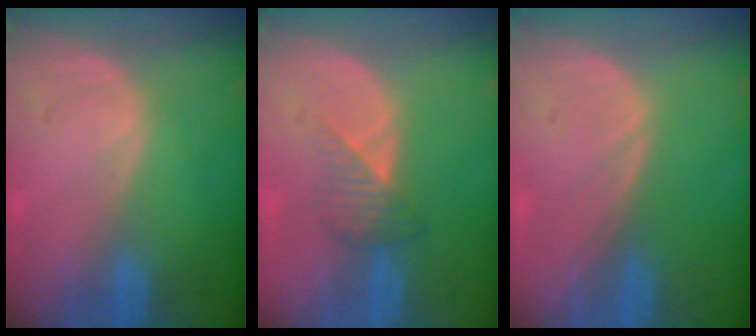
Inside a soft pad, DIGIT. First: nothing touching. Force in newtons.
{"total": 3.2, "press": 3.0, "slide": 1.1}
{"total": 0.0}